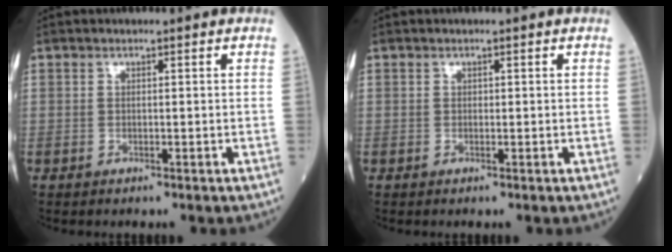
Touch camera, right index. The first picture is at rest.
{"total": 0.0}